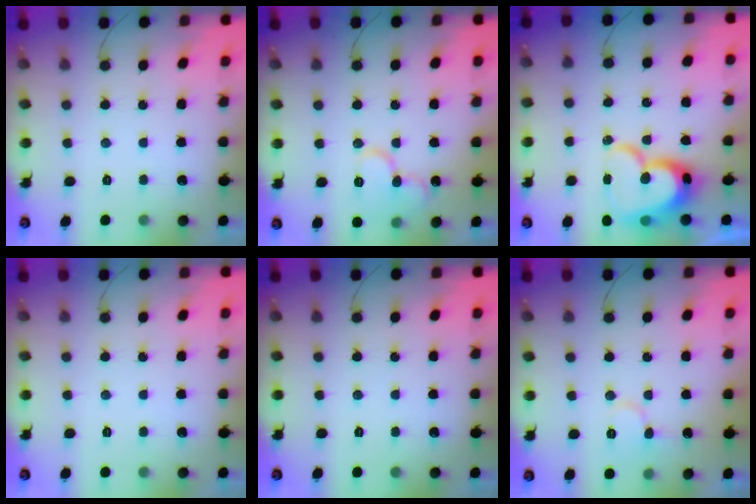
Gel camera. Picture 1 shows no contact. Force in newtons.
{"total": 11.9, "press": 11.9, "slide": 1.3}
{"total": 17.2, "press": 17.1, "slide": 1.2}
{"total": 0.0}
{"total": 0.0}
{"total": 7.8, "press": 7.8, "slide": 0.9}